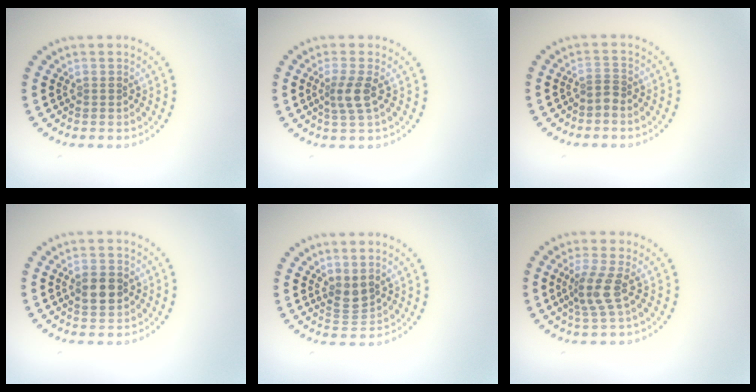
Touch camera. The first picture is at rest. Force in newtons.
{"total": 2.3, "press": 1.7, "slide": 1.5}
{"total": 1.1, "press": 0.7, "slide": 0.8}
{"total": 2.9, "press": 2.9, "slide": 0.1}
{"total": 1.8, "press": 1.5, "slide": 1.0}
{"total": 2.9, "press": 2.2, "slide": 1.8}